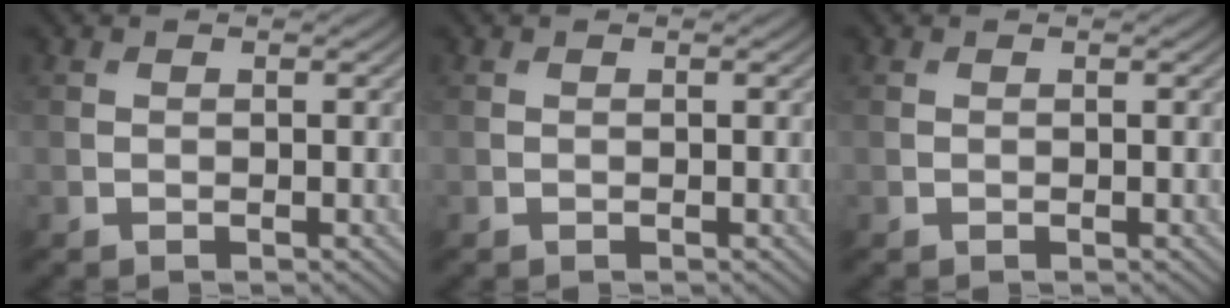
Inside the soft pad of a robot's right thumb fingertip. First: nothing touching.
{"total": 0.0}
{"total": 0.0}